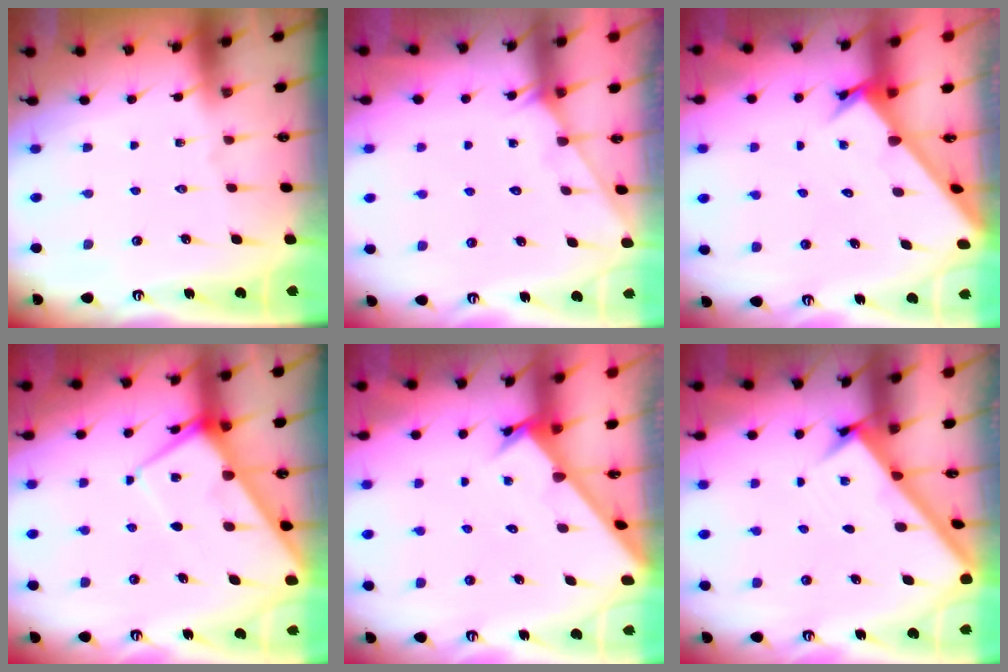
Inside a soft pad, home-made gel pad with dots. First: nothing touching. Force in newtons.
{"total": 1.8, "press": 1.8, "slide": 0.1}
{"total": 2.6, "press": 2.6, "slide": 0.3}
{"total": 7.9, "press": 7.8, "slide": 0.8}
{"total": 2.6, "press": 2.6, "slide": 0.2}
{"total": 2.5, "press": 2.5, "slide": 0.2}